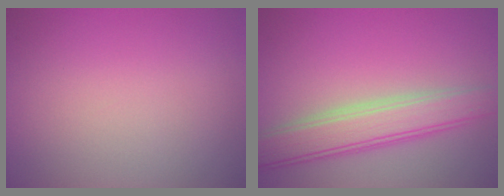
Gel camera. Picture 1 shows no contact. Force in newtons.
{"total": 4.9, "press": 4.9, "slide": 0.1}